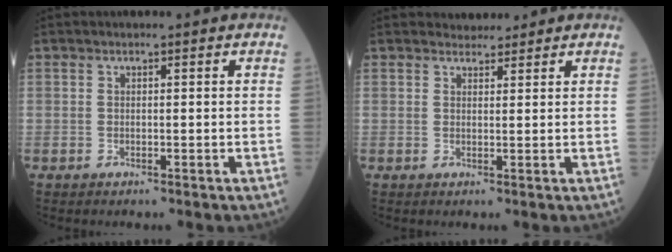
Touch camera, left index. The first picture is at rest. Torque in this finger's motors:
{"motor_torque": [-0.04, 0.04, -0.01, -0.01]}